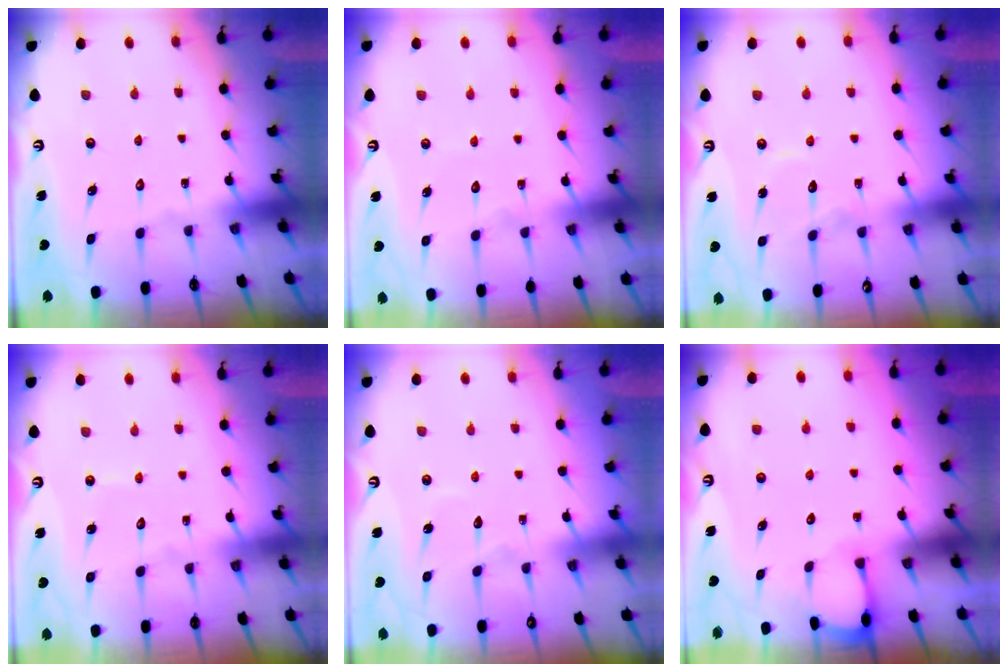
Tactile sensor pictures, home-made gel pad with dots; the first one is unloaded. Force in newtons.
{"total": 2.7, "press": 2.7, "slide": 0.2}
{"total": 8.9, "press": 8.9, "slide": 0.5}
{"total": 3.8, "press": 3.8, "slide": 0.3}
{"total": 2.8, "press": 2.8, "slide": 0.3}
{"total": 2.3, "press": 2.3, "slide": 0.3}